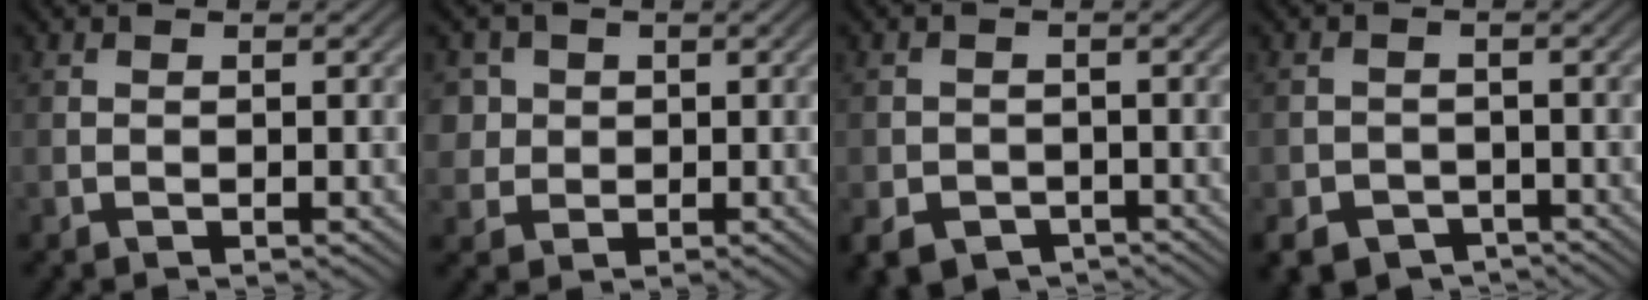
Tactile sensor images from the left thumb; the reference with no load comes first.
{"total": 4.4, "force": [1.4, 4.0, 1.2], "torque": [-0.049, -0.003, 0.028]}
{"total": 4.0, "force": [-2.3, 2.8, 1.7], "torque": [-0.033, -0.014, -0.042]}
{"total": 4.4, "force": [-2.9, 2.9, 1.6], "torque": [-0.030, -0.011, -0.053]}